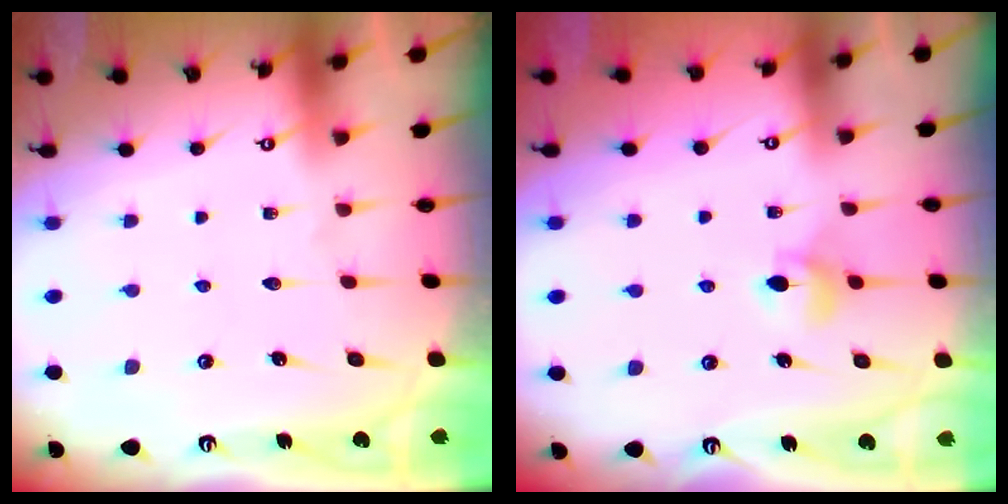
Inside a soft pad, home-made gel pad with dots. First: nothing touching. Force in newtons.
{"total": 5.1, "press": 5.0, "slide": 0.6}